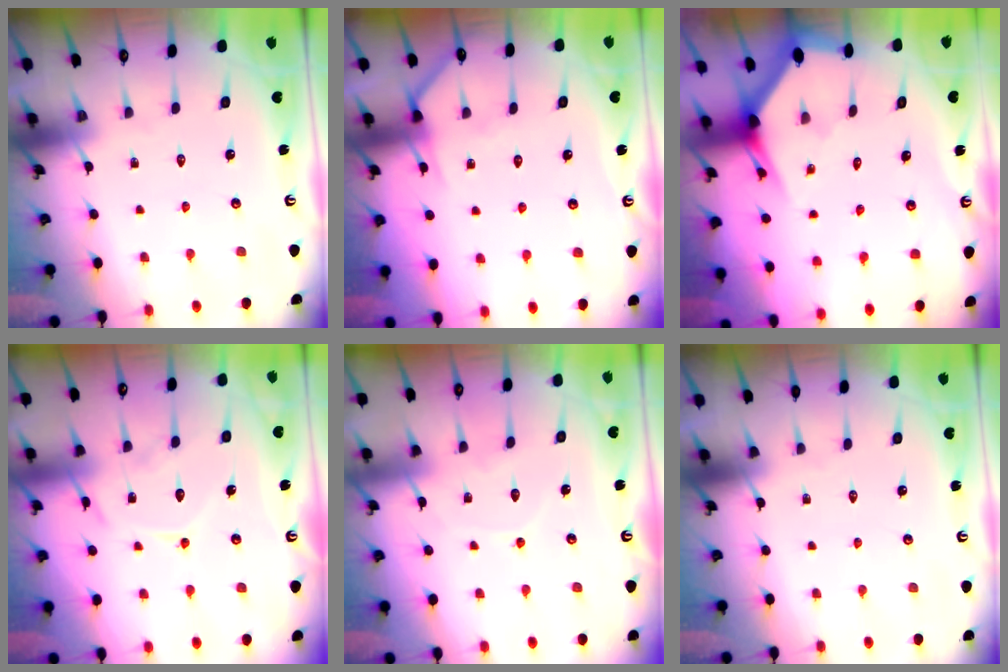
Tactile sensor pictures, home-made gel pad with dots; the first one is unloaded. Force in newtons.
{"total": 6.0, "press": 5.9, "slide": 0.7}
{"total": 2.8, "press": 2.8, "slide": 0.2}
{"total": 11.5, "press": 11.4, "slide": 1.0}
{"total": 5.8, "press": 5.7, "slide": 0.5}
{"total": 0.0}